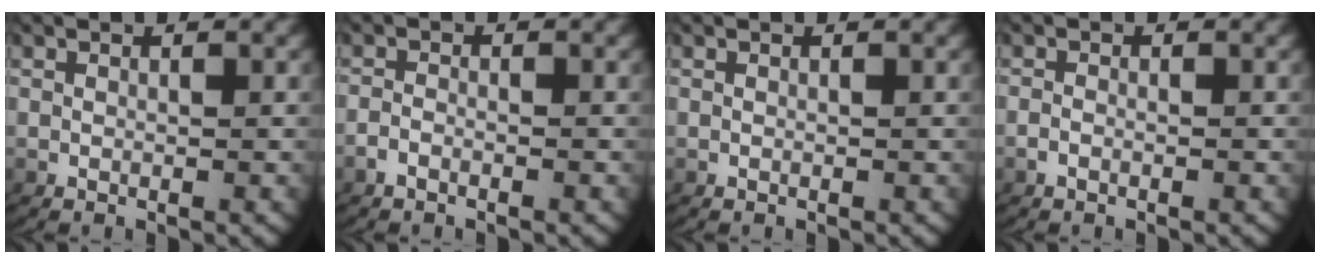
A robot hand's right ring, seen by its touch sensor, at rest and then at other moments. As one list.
[{"total": 1.2, "force": [-1.0, 0.4, 0.5], "torque": [-0.016, -0.004, -0.018]}, {"total": 0.0}, {"total": 0.7, "force": [-0.6, 0.2, 0.4], "torque": [-0.014, -0.004, -0.009]}]